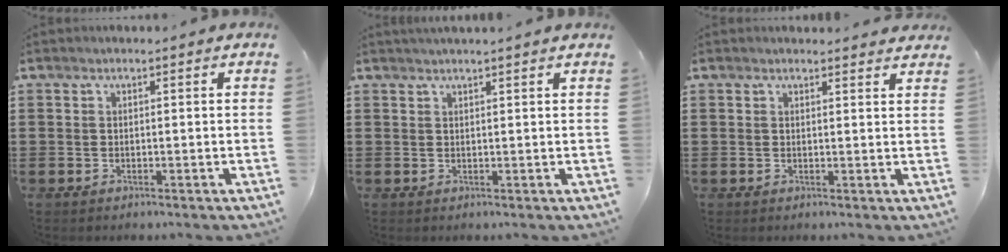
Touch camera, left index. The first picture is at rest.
{"total": 1.2, "force": [1.1, -0.2, 0.3], "torque": [-0.005, 0.000, 0.022]}
{"total": 1.5, "force": [1.5, 0.1, 0.0], "torque": [-0.004, 0.003, 0.030]}